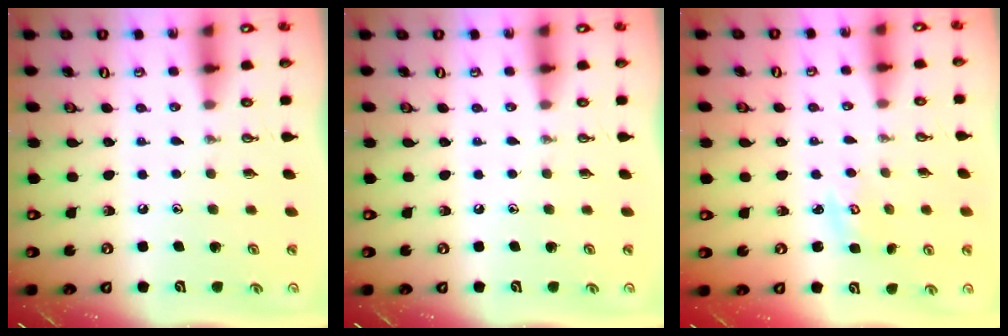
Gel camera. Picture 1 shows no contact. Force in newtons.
{"total": 0.0}
{"total": 2.7, "press": 2.7, "slide": 0.3}